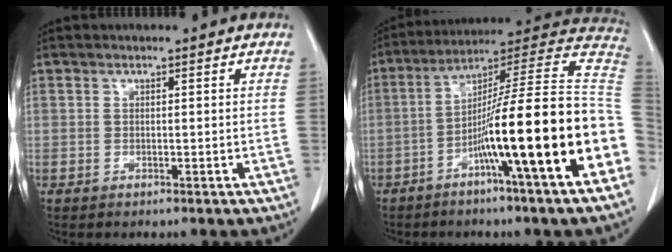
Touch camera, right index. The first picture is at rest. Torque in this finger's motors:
{"motor_torque": [2.14, 0.00, 0.79, 0.21]}